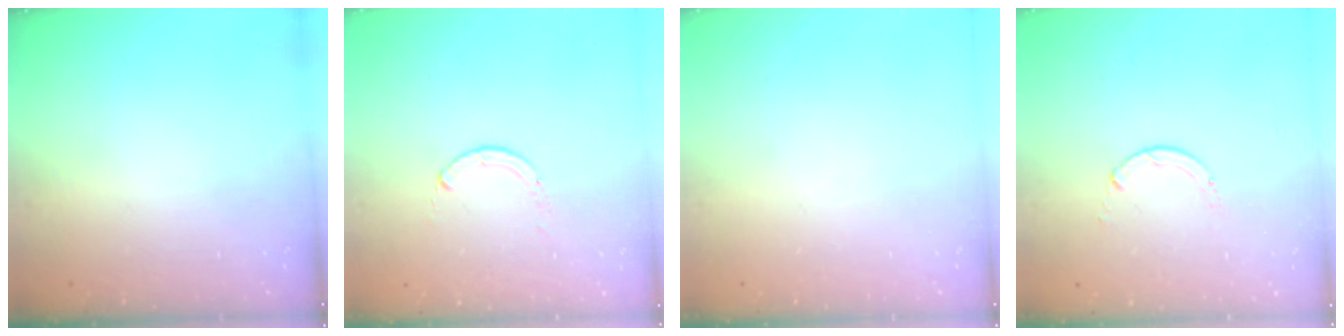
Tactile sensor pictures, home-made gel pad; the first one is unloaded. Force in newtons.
{"total": 0.0}
{"total": 0.0}
{"total": 0.8, "press": 0.7, "slide": 0.1}